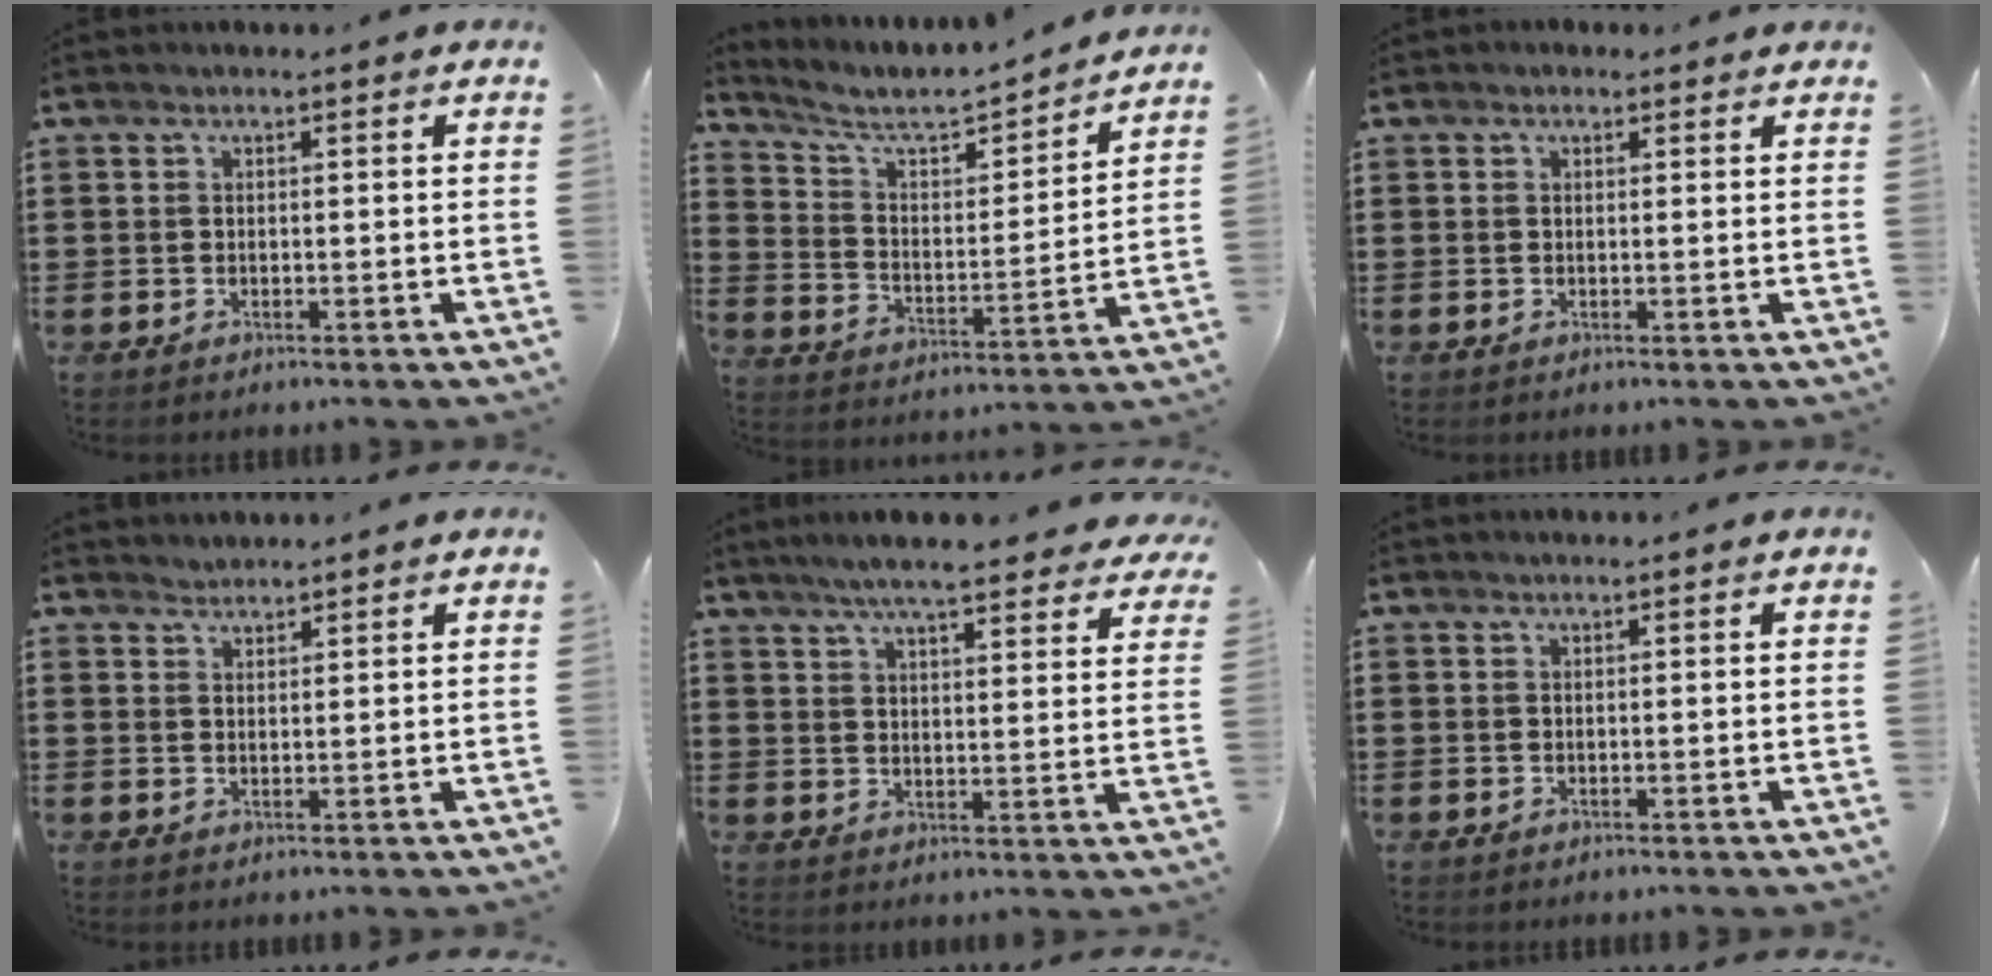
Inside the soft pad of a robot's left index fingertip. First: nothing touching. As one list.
[{"total": 5.4, "force": [4.8, 1.4, 2.1], "torque": [-0.069, -0.037, 0.073]}, {"total": 0.6, "force": [0.3, 0.5, 0.3], "torque": [-0.007, 0.005, 0.006]}, {"total": 1.4, "force": [1.4, 0.1, -0.3], "torque": [0.002, 0.002, 0.028]}, {"total": 6.8, "force": [6.0, 0.3, 3.1], "torque": [-0.071, -0.021, 0.105]}, {"total": 0.0}]